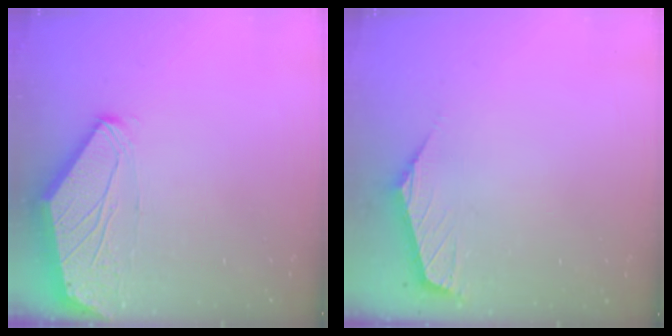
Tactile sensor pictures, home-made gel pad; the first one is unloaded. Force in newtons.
{"total": 0.9, "press": 0.9, "slide": 0.2}